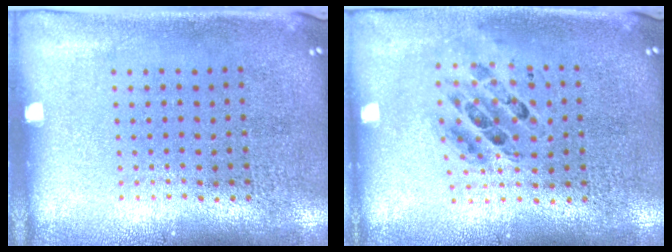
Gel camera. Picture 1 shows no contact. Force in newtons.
{"total": 0.8, "press": 0.7, "slide": 0.2}